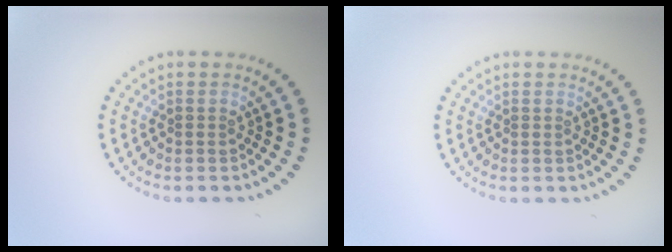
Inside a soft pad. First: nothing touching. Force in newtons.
{"total": 0.0}